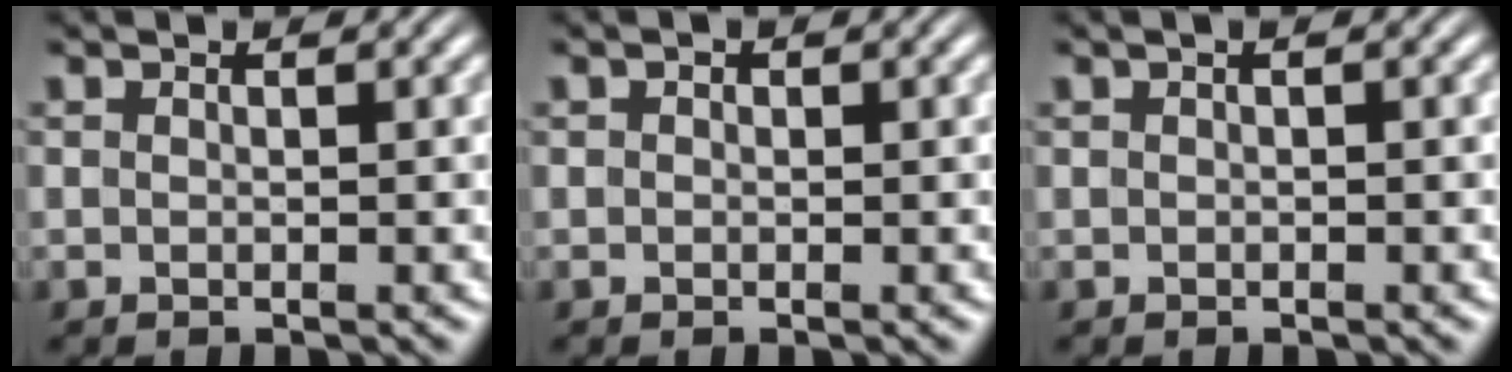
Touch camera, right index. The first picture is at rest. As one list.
[{"total": 0.9, "force": [0.1, 0.9, 0.1], "torque": [-0.008, 0.004, 0.001]}, {"total": 0.6, "force": [0.0, 0.5, 0.3], "torque": [-0.004, 0.016, -0.005]}]